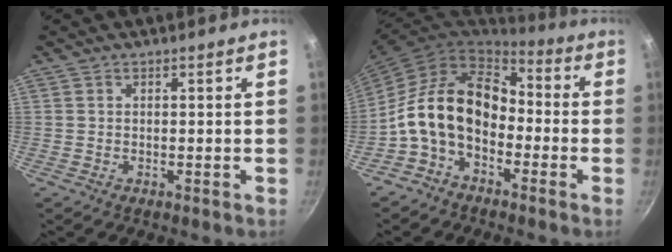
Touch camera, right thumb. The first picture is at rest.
{"total": 15.2, "force": [-3.1, 10.5, 10.6], "torque": [-0.167, 0.052, -0.073]}